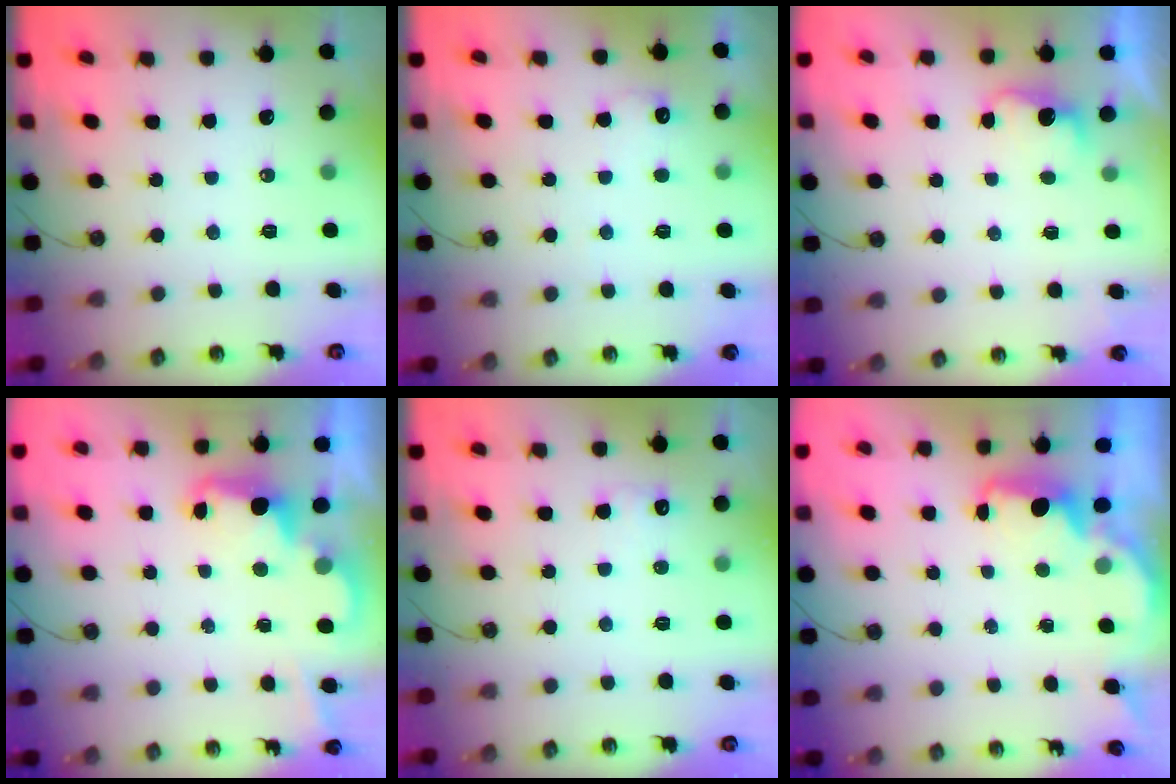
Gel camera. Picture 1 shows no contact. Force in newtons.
{"total": 7.1, "press": 7.1, "slide": 0.5}
{"total": 2.8, "press": 2.6, "slide": 1.0}
{"total": 2.4, "press": 2.4, "slide": 0.6}
{"total": 6.5, "press": 6.4, "slide": 1.1}
{"total": 2.1, "press": 1.9, "slide": 0.8}